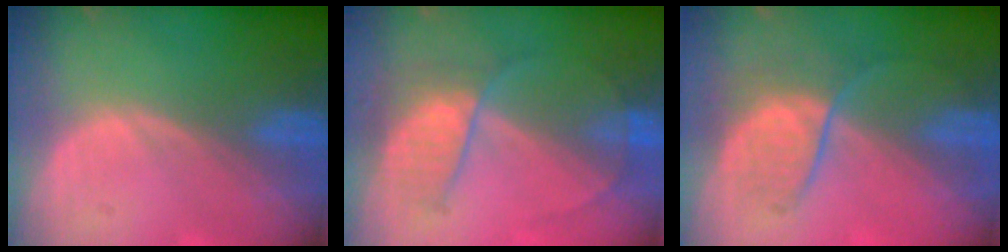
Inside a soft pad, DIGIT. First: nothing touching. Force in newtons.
{"total": 6.3, "press": 5.6, "slide": 2.8}
{"total": 6.3, "press": 6.0, "slide": 2.0}